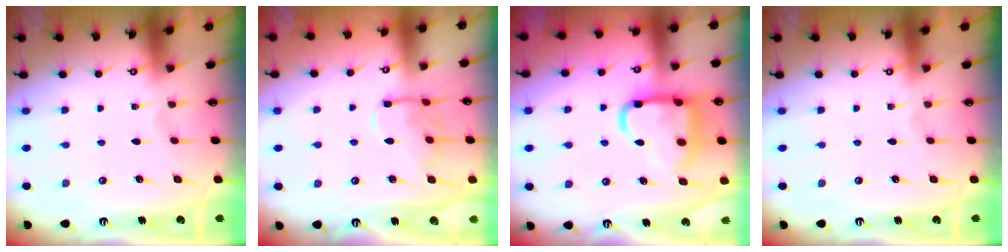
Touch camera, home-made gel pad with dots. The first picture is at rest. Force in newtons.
{"total": 9.3, "press": 9.3, "slide": 0.5}
{"total": 16.9, "press": 16.8, "slide": 1.7}
{"total": 0.0}